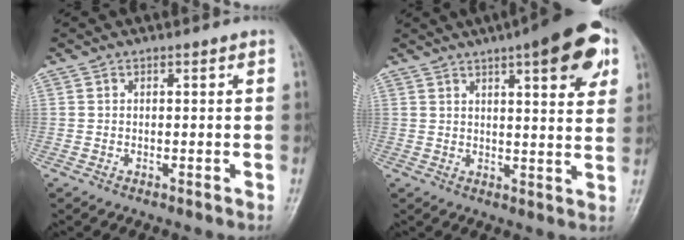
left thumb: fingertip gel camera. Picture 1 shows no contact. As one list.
[{"total": 14.8, "force": [7.3, 4.1, 12.1], "torque": [-0.132, -0.015, 0.091]}]